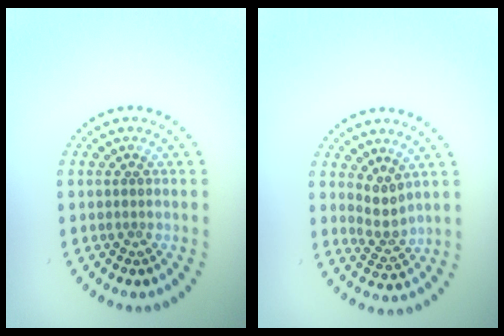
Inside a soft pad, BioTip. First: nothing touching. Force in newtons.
{"total": 2.1, "press": 1.6, "slide": 1.4}